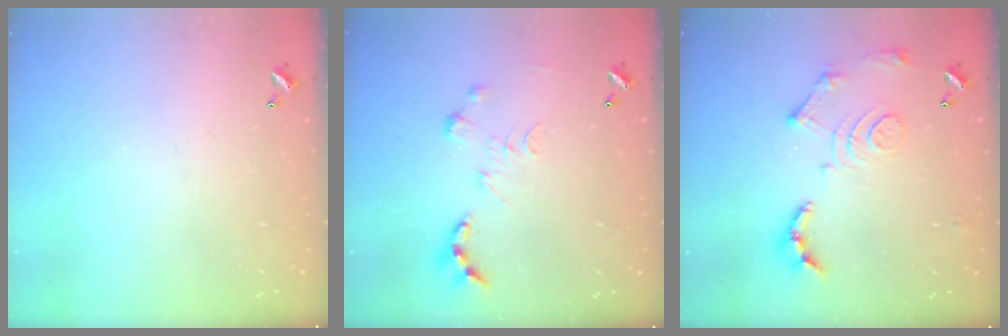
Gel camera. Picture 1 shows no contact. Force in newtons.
{"total": 0.0}
{"total": 14.2, "press": 14.1, "slide": 1.4}